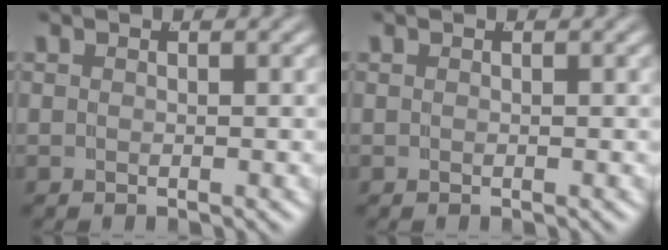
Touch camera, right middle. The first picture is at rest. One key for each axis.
{"total": 0.0}